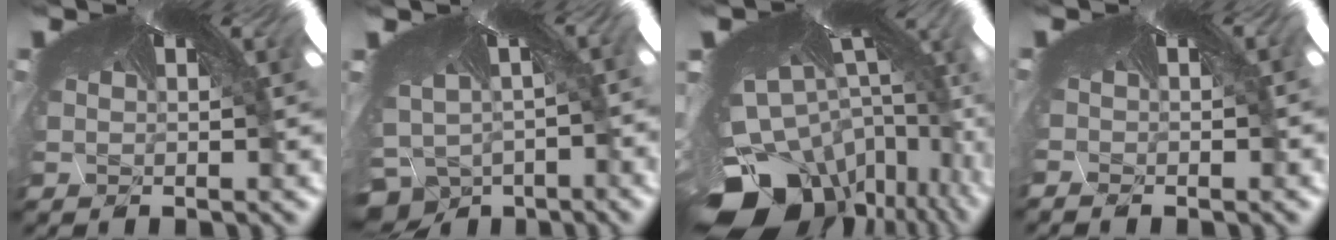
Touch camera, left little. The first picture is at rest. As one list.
[{"total": 7.8, "force": [-7.6, 1.7, -0.3], "torque": [-0.007, -0.092, -0.080]}, {"total": 9.1, "force": [-9.0, 1.4, 0.3], "torque": [-0.046, -0.119, -0.100]}, {"total": 1.6, "force": [-1.0, -1.0, -0.7], "torque": [0.012, -0.005, -0.011]}]